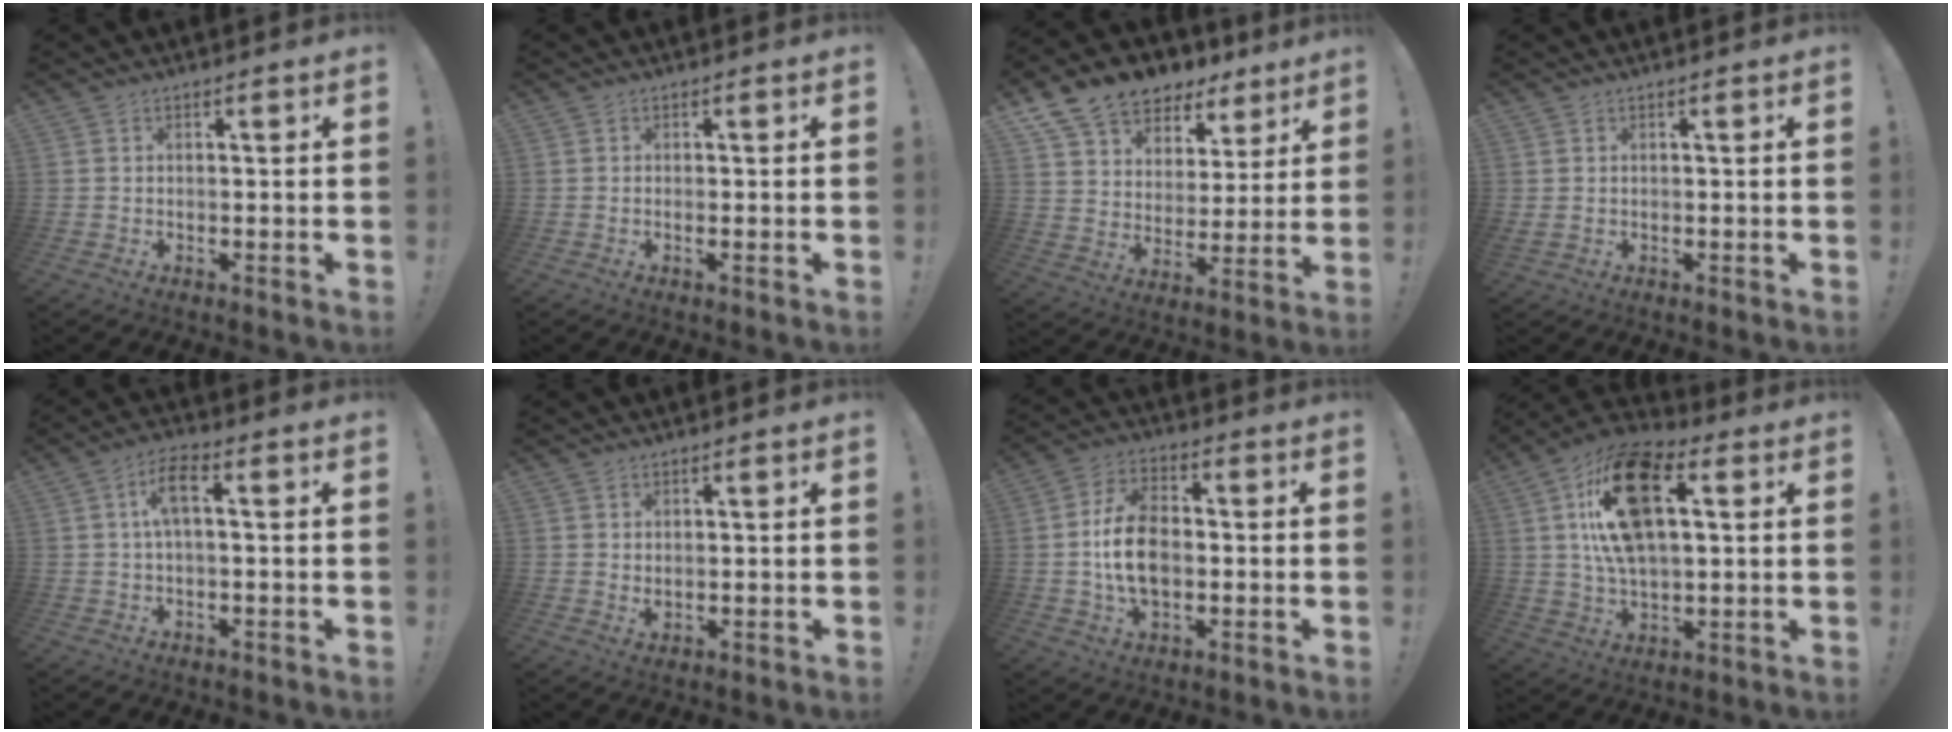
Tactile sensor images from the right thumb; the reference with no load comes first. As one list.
[{"total": 0.7, "force": [-0.2, -0.2, 0.6], "torque": [-0.003, -0.004, -0.005]}, {"total": 12.2, "force": [9.1, 7.3, 3.4], "torque": [-0.060, -0.070, 0.173]}, {"total": 0.7, "force": [0.4, 0.4, 0.5], "torque": [-0.011, 0.002, 0.008]}, {"total": 6.4, "force": [0.6, 1.9, 6.1], "torque": [-0.124, 0.009, 0.008]}, {"total": 1.4, "force": [0.9, 0.8, 0.8], "torque": [-0.010, -0.003, 0.016]}, {"total": 11.1, "force": [-0.9, 7.3, 8.4], "torque": [-0.146, 0.008, -0.015]}, {"total": 20.2, "force": [5.7, 11.3, 15.8], "torque": [-0.265, 0.003, 0.097]}]